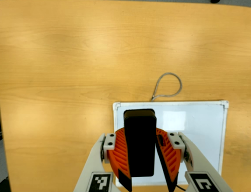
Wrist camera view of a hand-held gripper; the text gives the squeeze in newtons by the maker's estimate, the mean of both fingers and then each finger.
{"total": 8.1, "left": 8.3, "right": 7.8}